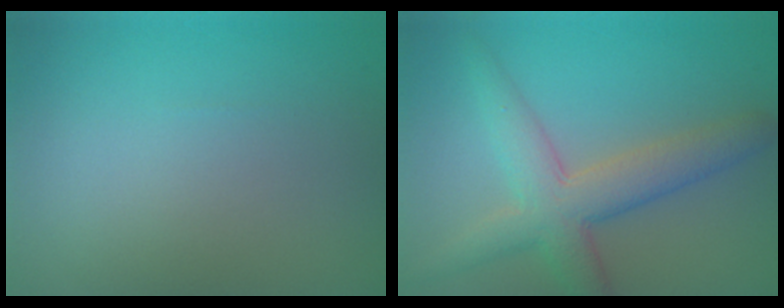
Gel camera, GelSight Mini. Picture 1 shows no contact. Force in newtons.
{"total": 5.4, "press": 5.4, "slide": 0.3}